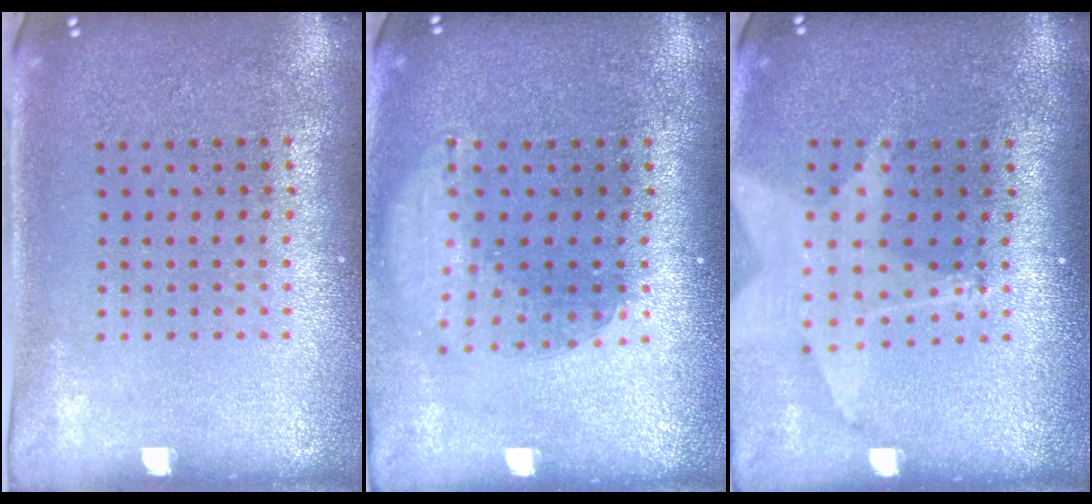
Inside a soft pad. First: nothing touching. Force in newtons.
{"total": 1.7, "press": 1.3, "slide": 1.1}
{"total": 1.8, "press": 1.5, "slide": 1.1}